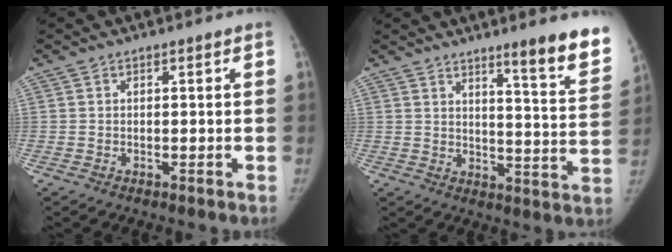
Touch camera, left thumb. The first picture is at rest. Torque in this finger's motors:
{"motor_torque": [1.31, -0.05, 1.17, -1.04, 0.11]}